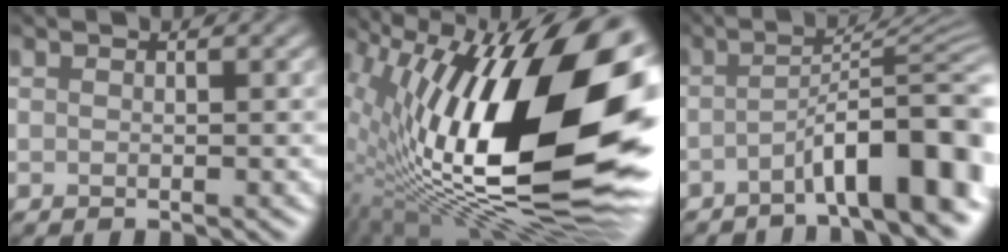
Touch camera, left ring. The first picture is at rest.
{"total": 20.9, "force": [3.0, 9.1, 18.6], "torque": [-0.301, 0.001, 0.043]}
{"total": 8.5, "force": [-3.6, 1.7, 7.6], "torque": [-0.100, 0.022, -0.063]}